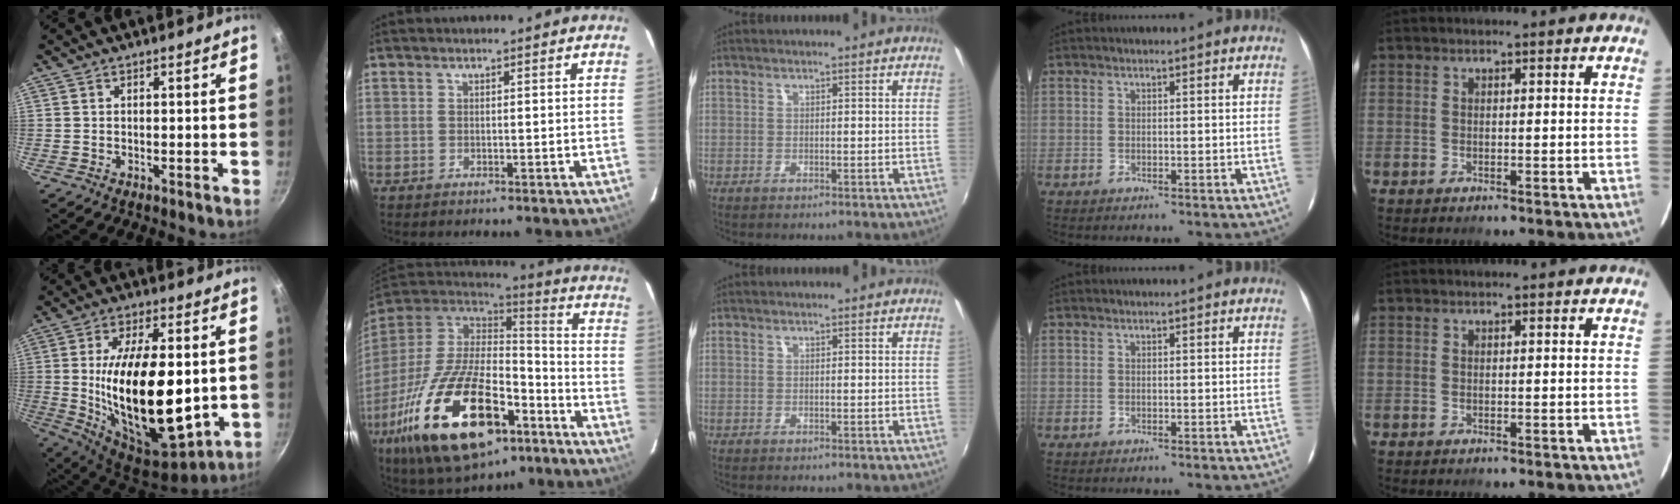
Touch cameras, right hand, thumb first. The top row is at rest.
{"thumb": {"total": 25.1, "force": [-0.5, 11.9, 22.1], "torque": [-0.370, -0.015, 0.004]}, "index": {"total": 31.8, "force": [-16.5, 14.8, 22.9], "torque": [-0.442, -0.030, -0.258]}}